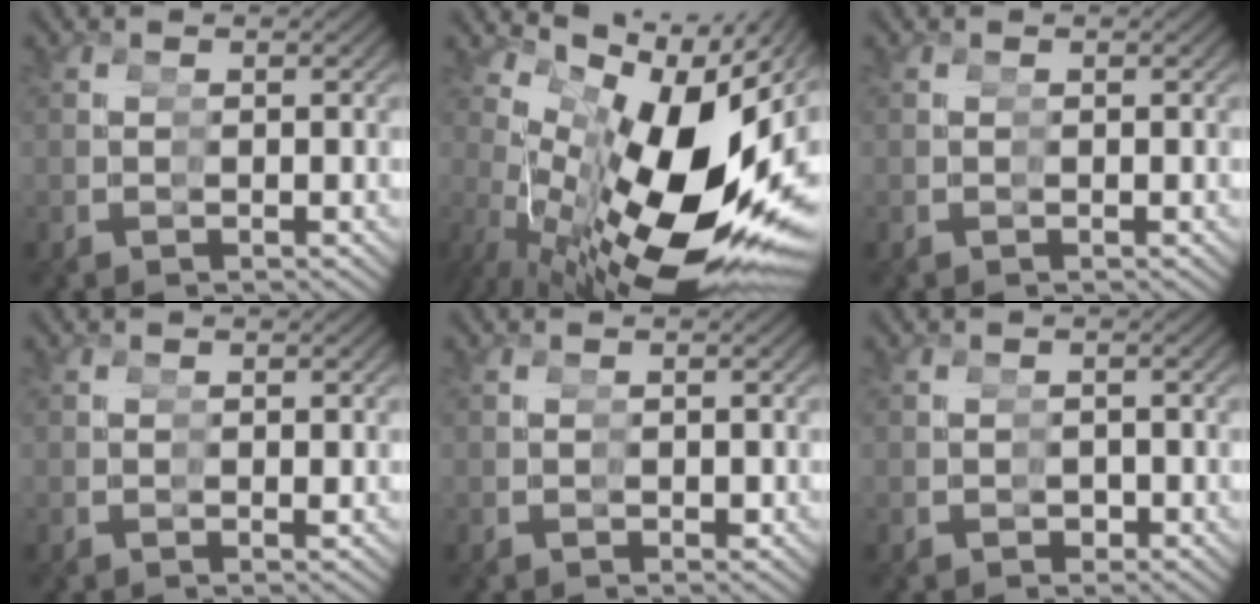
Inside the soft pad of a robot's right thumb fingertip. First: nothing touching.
{"total": 20.4, "force": [-0.3, 12.0, 16.4], "torque": [-0.265, -0.040, 0.023]}
{"total": 0.0}
{"total": 0.0}
{"total": 0.6, "force": [0.0, 0.6, 0.3], "torque": [0.001, -0.003, 0.002]}
{"total": 1.8, "force": [-0.3, 1.5, 0.8], "torque": [-0.008, -0.010, -0.001]}